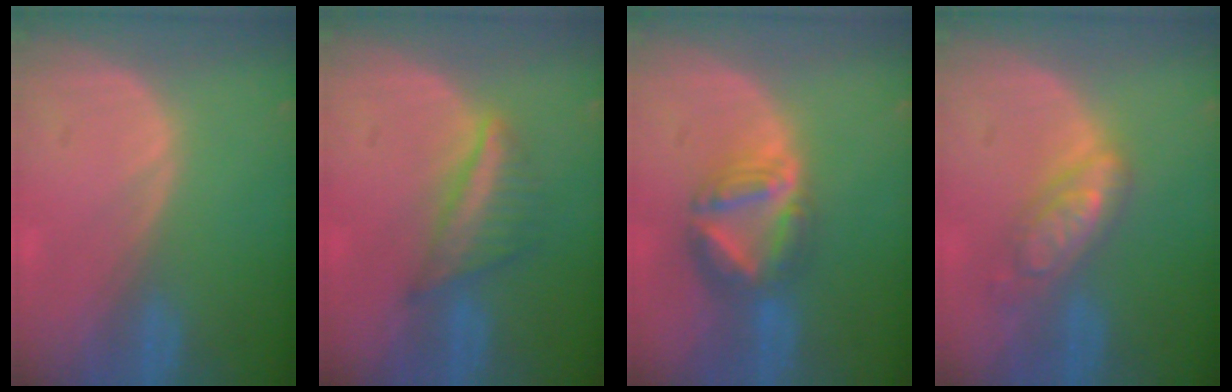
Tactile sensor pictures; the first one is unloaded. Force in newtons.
{"total": 5.6, "press": 5.5, "slide": 1.1}
{"total": 7.5, "press": 6.6, "slide": 3.4}
{"total": 6.0, "press": 5.9, "slide": 0.4}